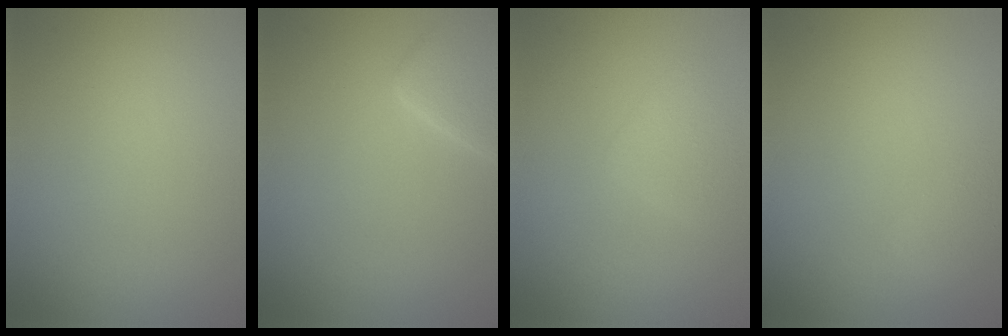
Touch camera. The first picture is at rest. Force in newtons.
{"total": 2.6, "press": 2.6, "slide": 0.1}
{"total": 1.6, "press": 1.6, "slide": 0.1}
{"total": 1.6, "press": 1.6, "slide": 0.1}